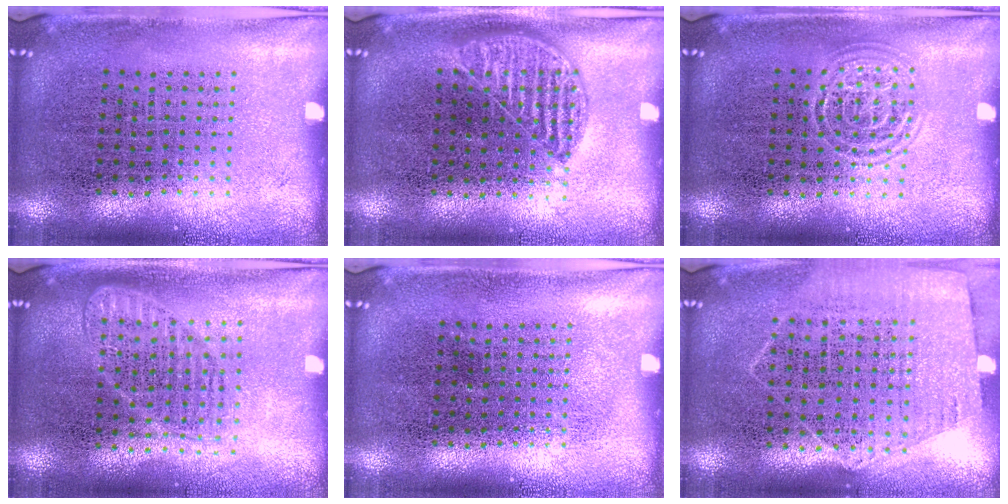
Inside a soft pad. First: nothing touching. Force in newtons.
{"total": 1.0, "press": 0.8, "slide": 0.4}
{"total": 1.4, "press": 1.3, "slide": 0.2}
{"total": 1.6, "press": 1.4, "slide": 0.7}
{"total": 0.0}
{"total": 1.2, "press": 1.1, "slide": 0.6}